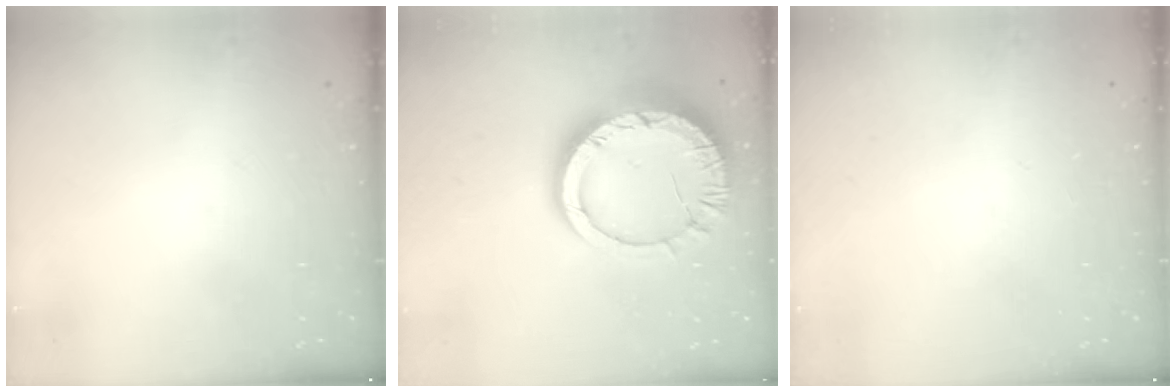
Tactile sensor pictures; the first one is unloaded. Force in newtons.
{"total": 16.0, "press": 16.0, "slide": 1.4}
{"total": 0.0}